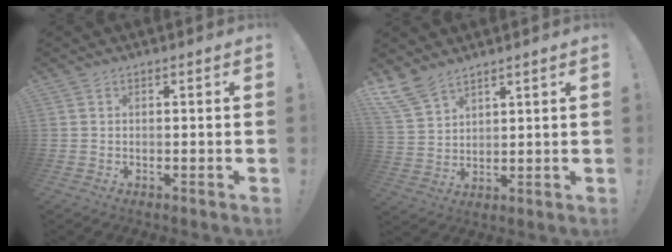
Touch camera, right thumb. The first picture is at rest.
{"total": 8.3, "force": [6.8, 3.4, 3.3], "torque": [-0.073, -0.033, 0.135]}